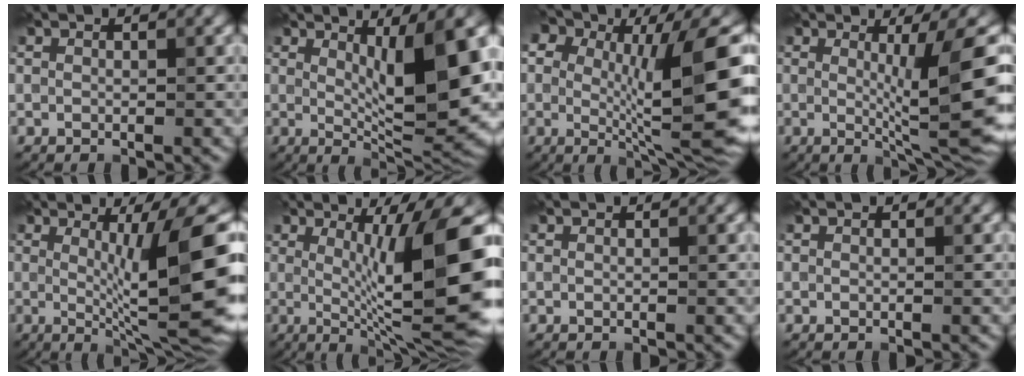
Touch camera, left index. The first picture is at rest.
{"total": 11.3, "force": [1.8, 2.8, 10.8], "torque": [-0.149, -0.011, 0.037]}
{"total": 14.8, "force": [1.5, 6.2, 13.3], "torque": [-0.185, -0.001, 0.021]}
{"total": 10.0, "force": [0.6, 1.7, 9.8], "torque": [-0.125, -0.012, 0.015]}
{"total": 12.3, "force": [1.0, 2.5, 12.0], "torque": [-0.155, -0.003, 0.022]}
{"total": 11.1, "force": [1.0, 2.2, 10.8], "torque": [-0.150, -0.008, 0.021]}
{"total": 0.0}
{"total": 0.0}